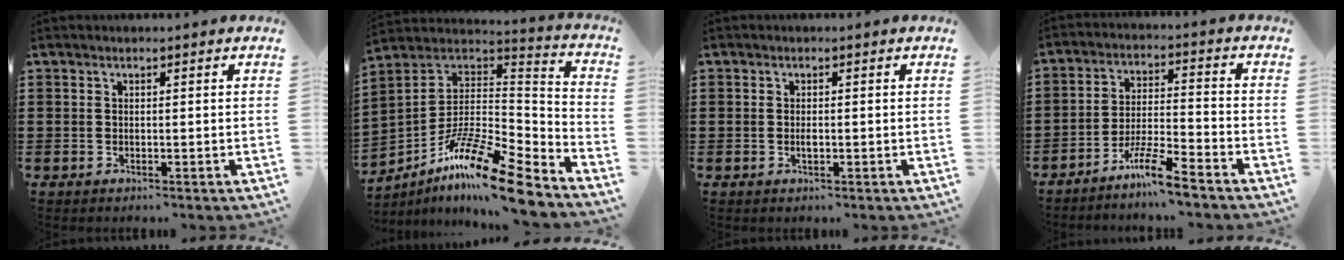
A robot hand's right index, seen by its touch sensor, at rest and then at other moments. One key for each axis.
{"total": 15.0, "fx": -10.4, "fy": 2.7, "fz": 10.4, "tx": -0.185, "ty": 0.023, "tz": -0.191}
{"total": 1.1, "fx": -0.2, "fy": 0.5, "fz": 1.0, "tx": -0.020, "ty": -0.001, "tz": -0.003}
{"total": 7.2, "fx": -5.9, "fy": 0.2, "fz": 4.1, "tx": -0.086, "ty": -0.002, "tz": -0.112}